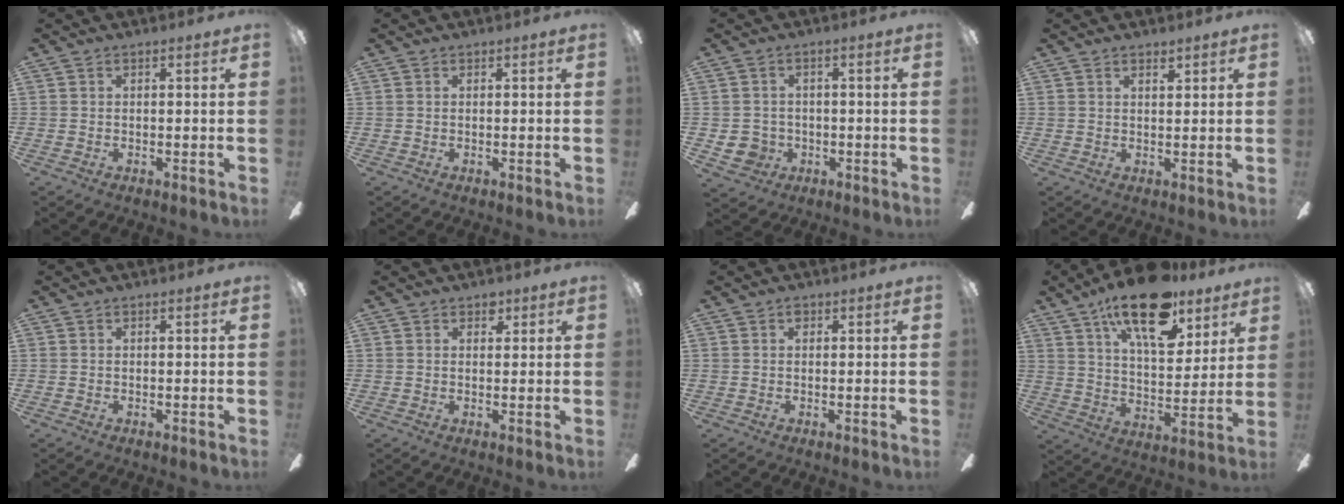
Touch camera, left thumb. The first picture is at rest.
{"total": 0.0}
{"total": 5.0, "force": [-1.1, 4.7, 1.3], "torque": [-0.034, 0.008, -0.019]}
{"total": 2.0, "force": [1.6, 0.6, 1.0], "torque": [-0.007, -0.006, 0.025]}
{"total": 0.0}
{"total": 2.2, "force": [1.5, 1.5, 0.9], "torque": [0.005, -0.006, 0.021]}
{"total": 0.9, "force": [0.4, 0.6, 0.5], "torque": [-0.003, 0.001, 0.004]}
{"total": 20.1, "force": [13.3, 8.2, 12.7], "torque": [-0.210, -0.065, 0.224]}